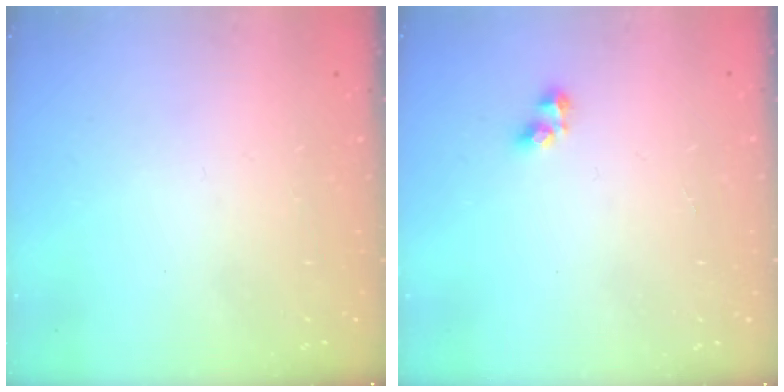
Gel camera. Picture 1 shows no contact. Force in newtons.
{"total": 3.6, "press": 3.6, "slide": 0.4}